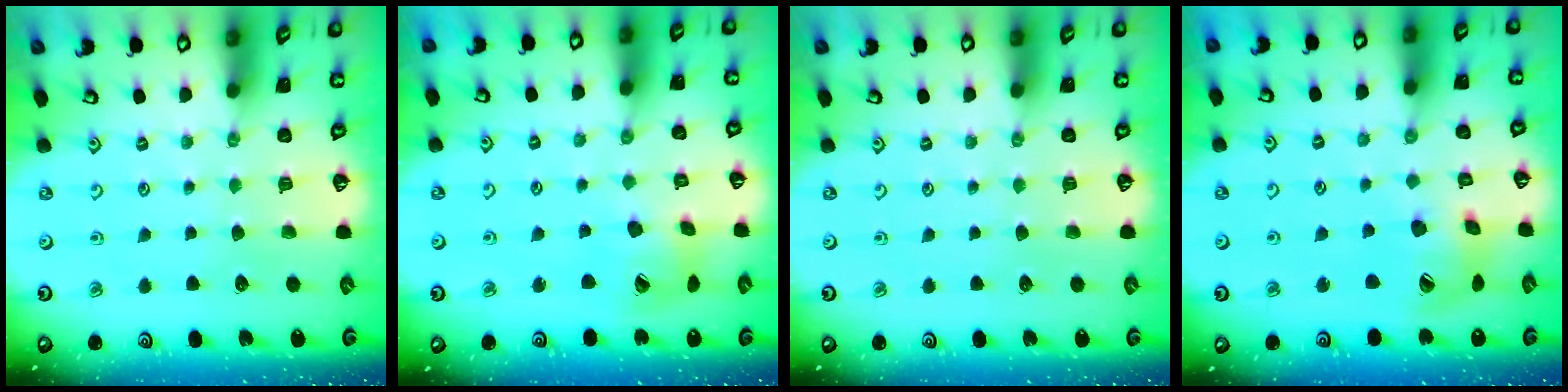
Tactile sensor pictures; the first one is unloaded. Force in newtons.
{"total": 13.0, "press": 12.9, "slide": 1.7}
{"total": 0.0}
{"total": 13.1, "press": 13.0, "slide": 1.7}